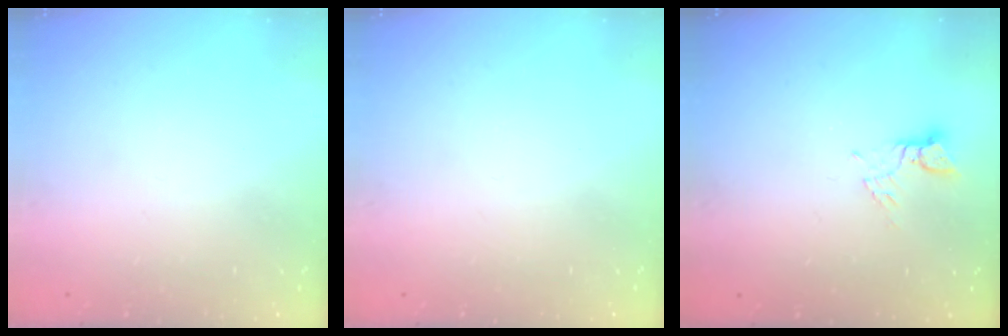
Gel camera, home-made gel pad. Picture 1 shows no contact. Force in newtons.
{"total": 0.0}
{"total": 2.4, "press": 2.4, "slide": 0.2}